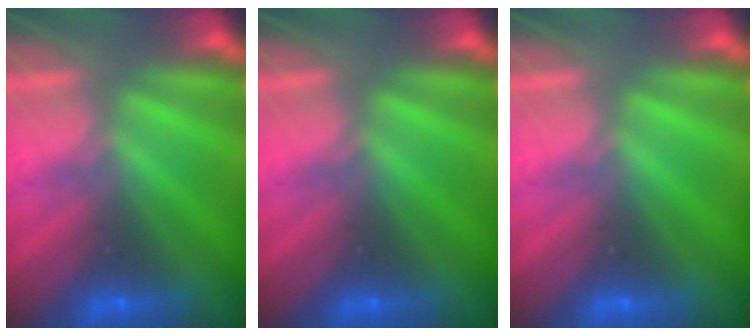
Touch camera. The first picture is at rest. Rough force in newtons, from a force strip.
{"total": 0.0}
{"total": 0.0}